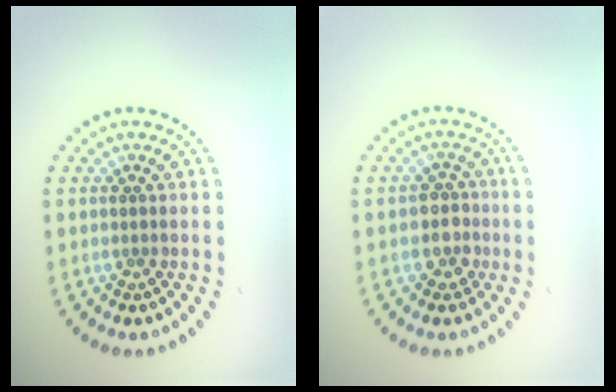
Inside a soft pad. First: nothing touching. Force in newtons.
{"total": 2.2, "press": 1.9, "slide": 1.0}